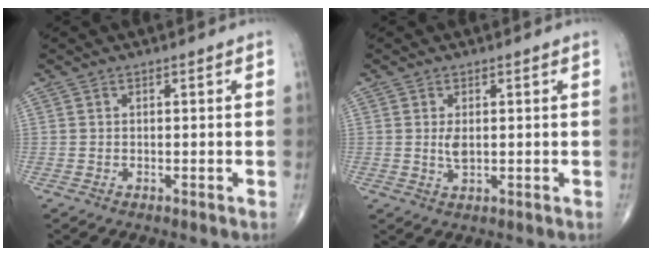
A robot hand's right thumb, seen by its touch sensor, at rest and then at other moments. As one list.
[{"total": 2.4, "force": [0.3, 1.1, 2.1], "torque": [-0.039, -0.005, 0.007]}]